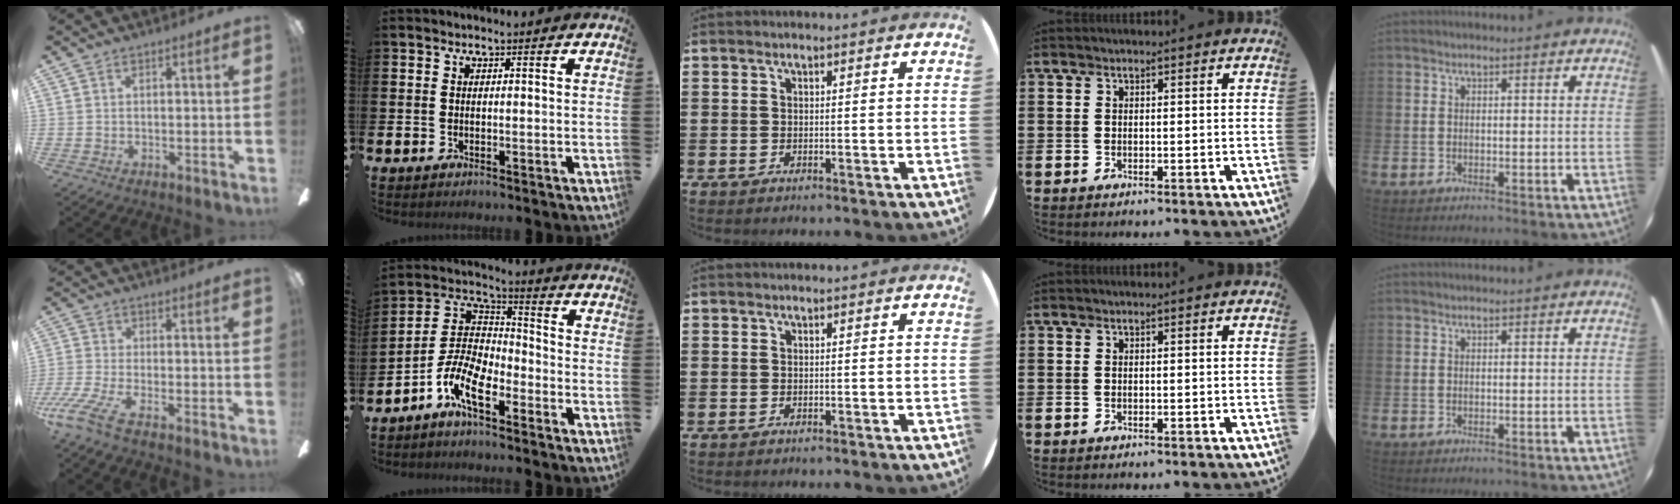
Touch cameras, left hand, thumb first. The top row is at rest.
{"thumb": {"total": 8.1, "force": [-4.5, 1.6, 6.6], "torque": [-0.149, -0.004, -0.088]}, "index": {"total": 7.2, "force": [-4.9, 2.7, 4.6], "torque": [-0.124, -0.014, -0.106]}}